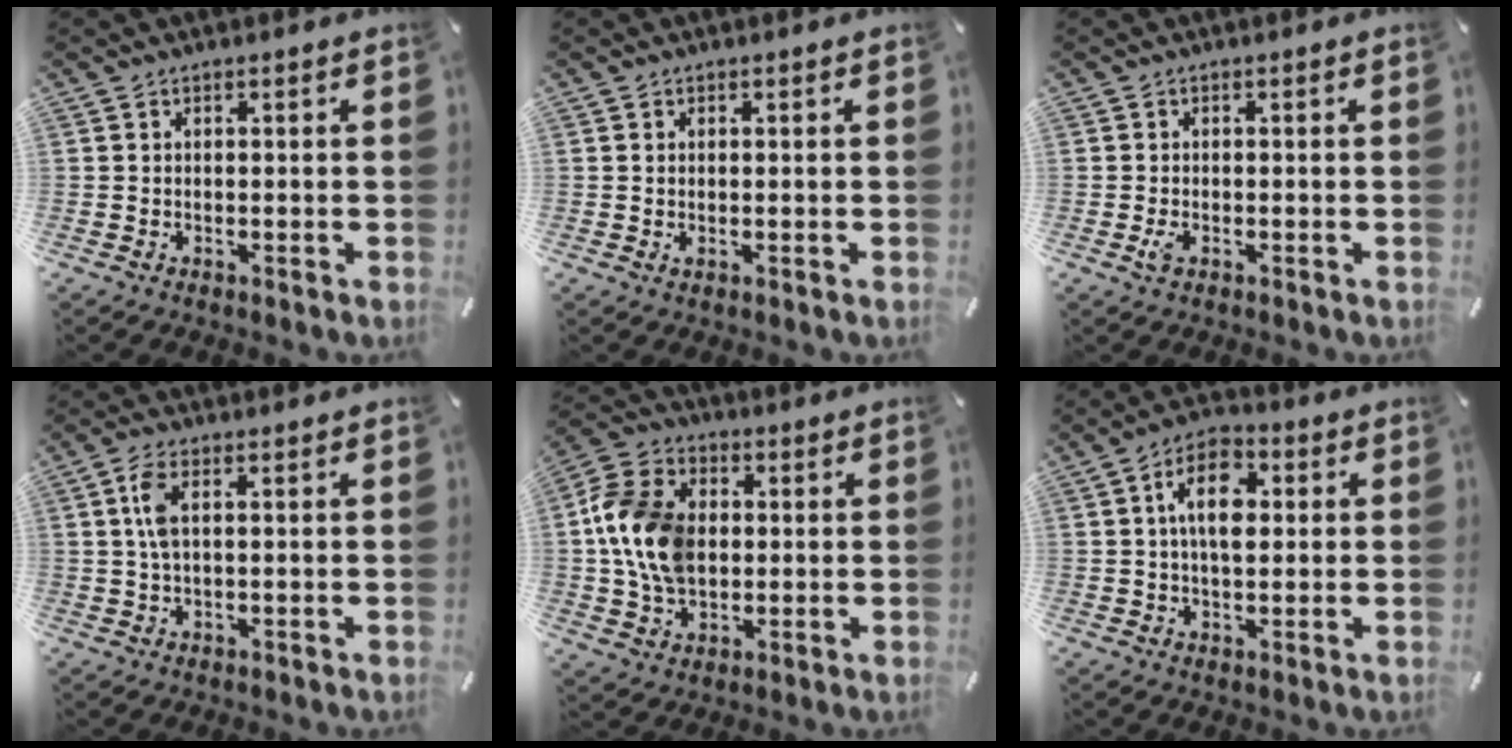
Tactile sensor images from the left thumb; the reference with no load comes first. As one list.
[{"total": 0.7, "force": [0.0, 0.4, 0.6], "torque": [-0.010, 0.001, 0.000]}, {"total": 1.8, "force": [-0.7, 0.9, 1.4], "torque": [-0.038, -0.006, -0.016]}, {"total": 5.2, "force": [1.0, 2.2, 4.6], "torque": [-0.108, 0.005, 0.011]}, {"total": 13.8, "force": [0.6, 10.6, 8.8], "torque": [-0.188, 0.016, 0.012]}, {"total": 10.2, "force": [1.4, 6.3, 7.9], "torque": [-0.141, 0.007, 0.022]}]